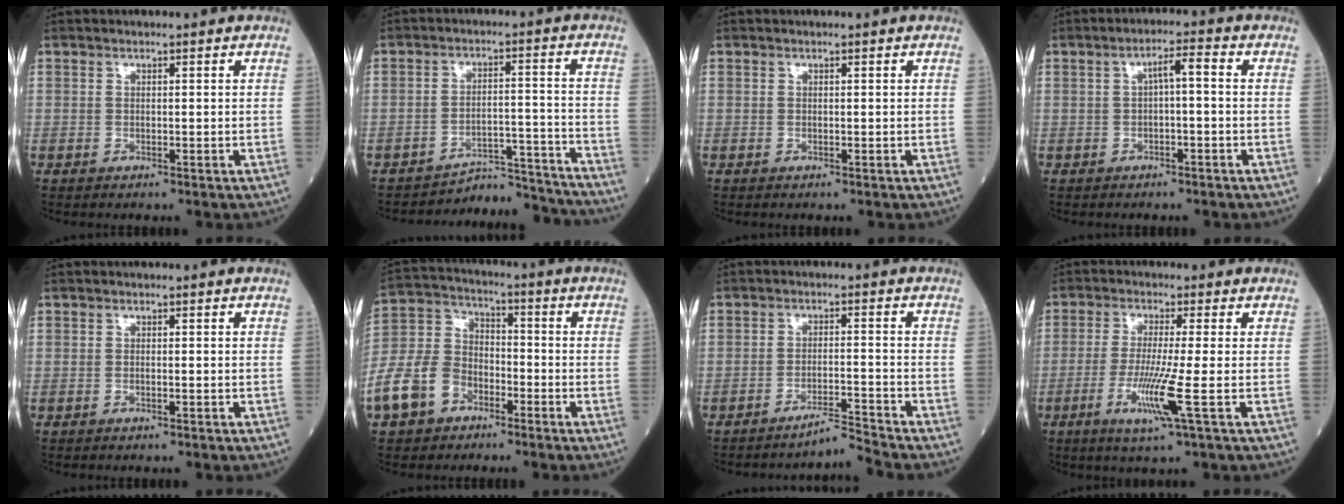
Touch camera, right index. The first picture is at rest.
{"total": 9.2, "force": [-9.1, 0.3, -1.4], "torque": [0.028, 0.043, -0.131]}
{"total": 0.0}
{"total": 3.0, "force": [0.0, 0.5, 2.9], "torque": [-0.046, 0.013, 0.001]}
{"total": 0.0}
{"total": 11.3, "force": [-5.9, 7.8, 5.6], "torque": [-0.148, 0.012, -0.115]}
{"total": 4.3, "force": [-3.9, -1.8, 0.1], "torque": [0.004, -0.010, -0.065]}
{"total": 7.3, "force": [-2.3, -1.1, 6.8], "torque": [-0.139, -0.026, -0.048]}